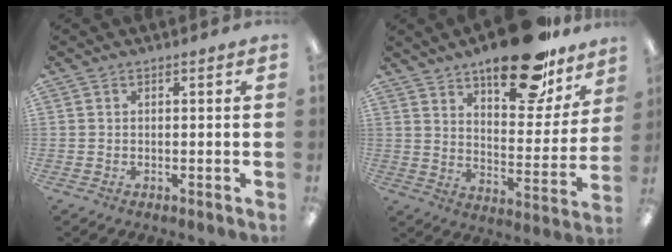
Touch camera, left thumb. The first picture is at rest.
{"total": 22.0, "force": [15.6, 8.9, 12.6], "torque": [-0.173, -0.092, 0.259]}